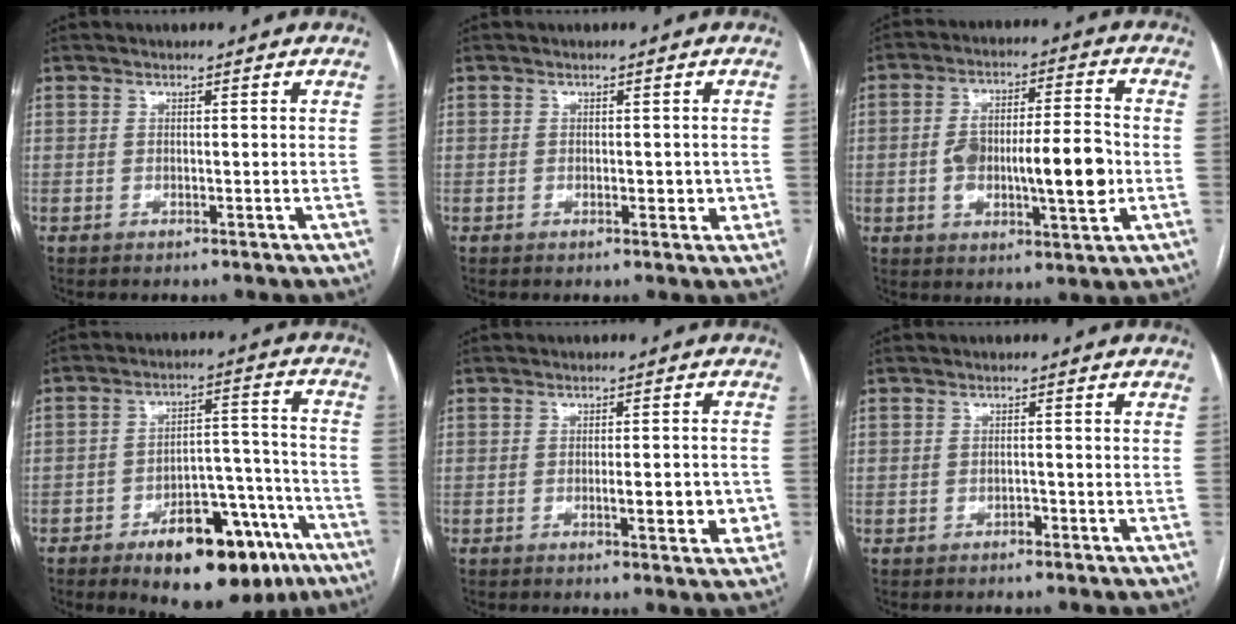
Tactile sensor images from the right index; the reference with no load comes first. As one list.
[{"total": 2.5, "force": [-0.4, 1.3, 2.0], "torque": [-0.021, 0.000, -0.004]}, {"total": 13.1, "force": [-1.7, 3.6, 12.5], "torque": [-0.210, 0.016, -0.024]}, {"total": 17.7, "force": [-11.0, 7.4, 11.7], "torque": [-0.124, 0.042, -0.154]}, {"total": 5.7, "force": [-1.4, 1.4, 5.4], "torque": [-0.070, -0.002, -0.015]}, {"total": 1.0, "force": [-0.6, 0.6, 0.6], "torque": [-0.009, 0.002, -0.009]}]